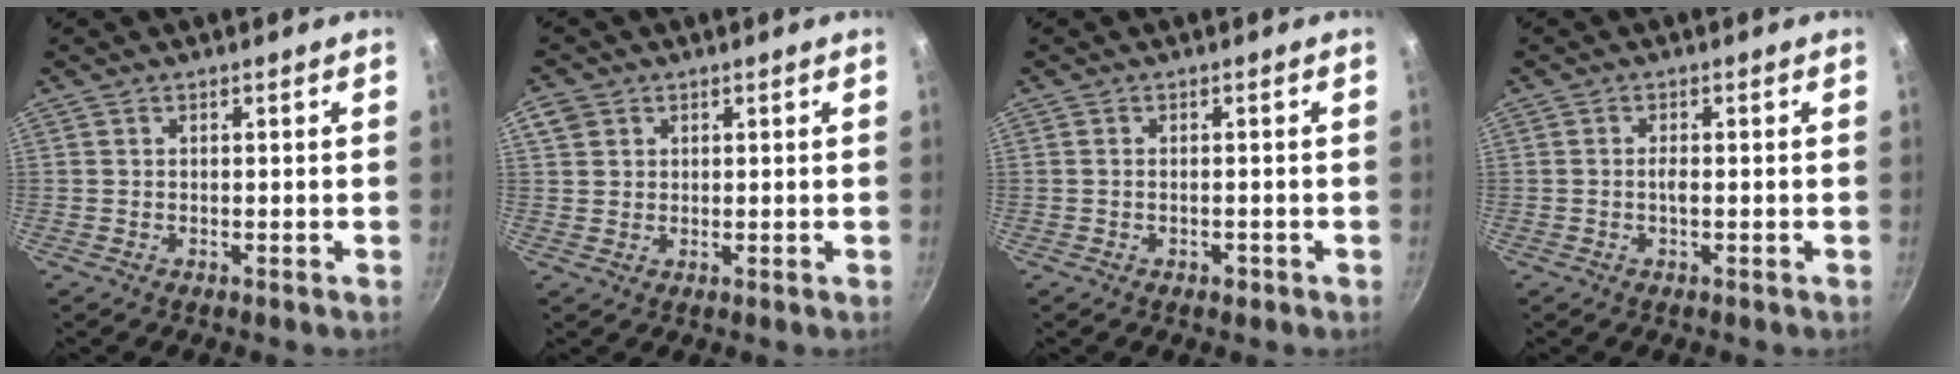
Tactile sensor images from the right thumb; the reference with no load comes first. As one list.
[{"total": 3.8, "force": [1.4, 3.2, 1.4], "torque": [-0.011, 0.002, 0.026]}, {"total": 1.5, "force": [-0.7, 0.8, 1.0], "torque": [-0.016, 0.005, -0.011]}, {"total": 1.4, "force": [-0.2, 0.5, 1.3], "torque": [-0.027, 0.003, -0.006]}]